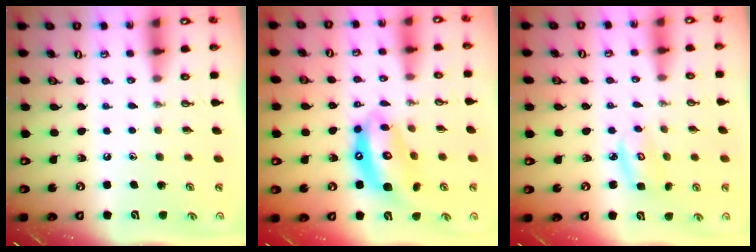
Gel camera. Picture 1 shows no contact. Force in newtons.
{"total": 13.5, "press": 13.4, "slide": 1.7}
{"total": 3.9, "press": 3.9, "slide": 0.3}